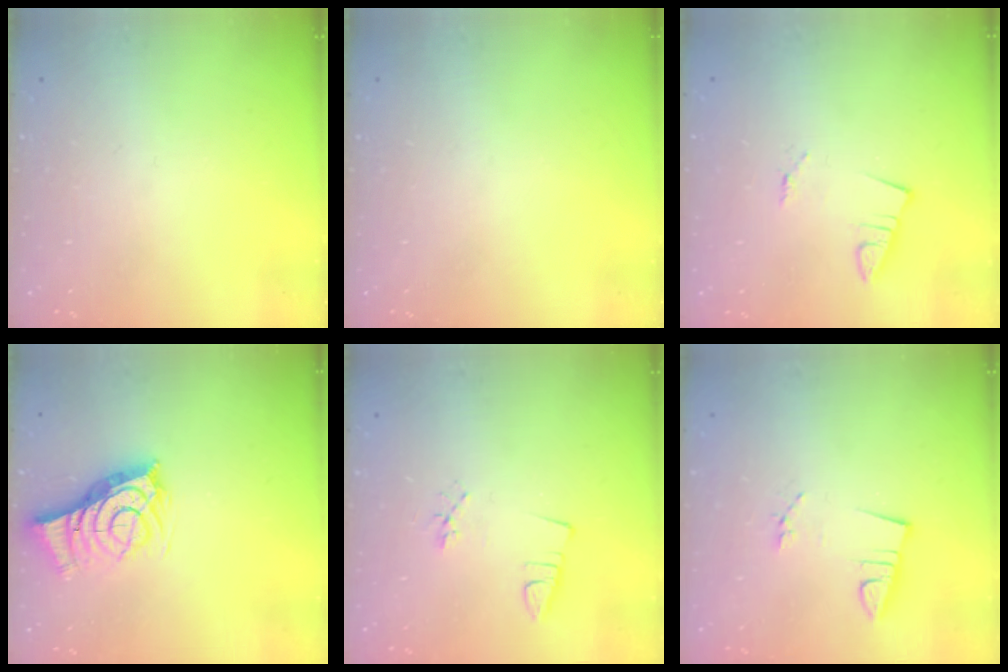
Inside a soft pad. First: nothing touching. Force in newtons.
{"total": 0.0}
{"total": 1.3, "press": 1.3, "slide": 0.1}
{"total": 9.5, "press": 8.9, "slide": 3.4}
{"total": 2.3, "press": 1.9, "slide": 1.4}
{"total": 2.8, "press": 1.4, "slide": 2.4}